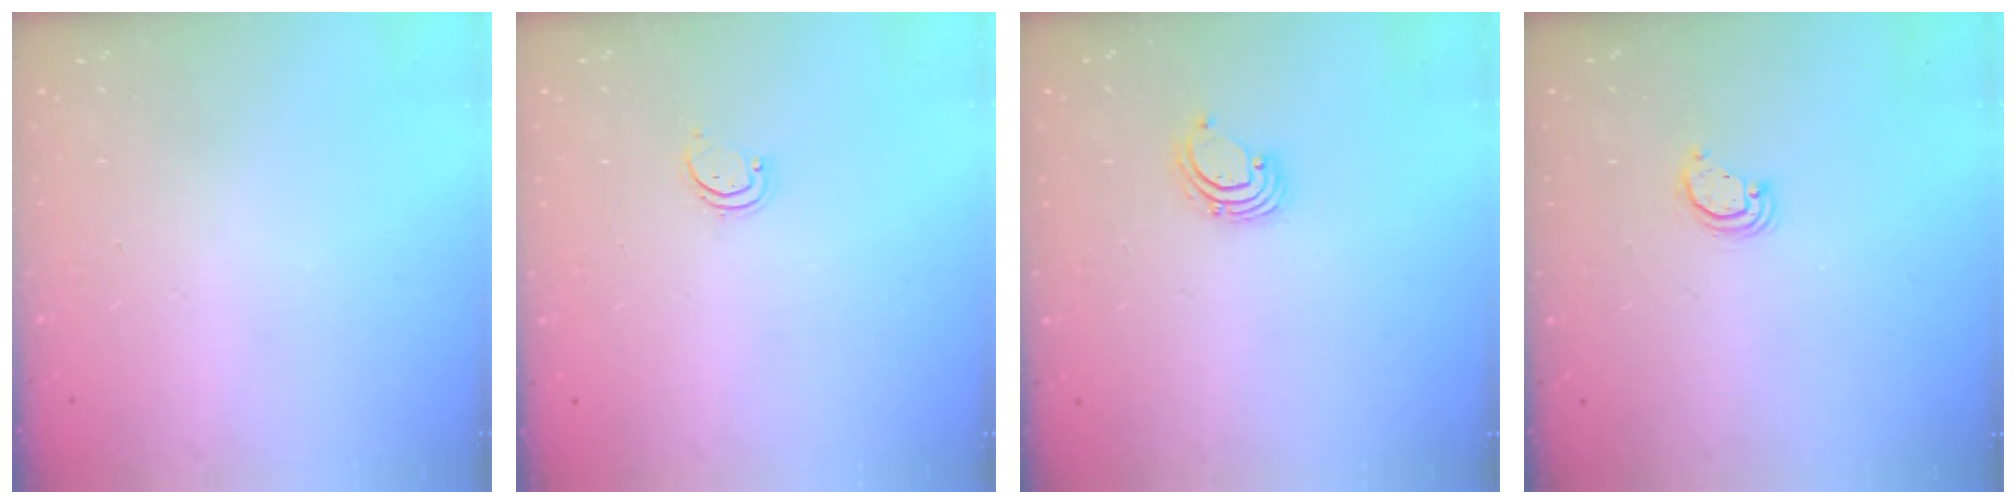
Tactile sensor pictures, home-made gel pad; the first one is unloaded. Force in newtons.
{"total": 1.7, "press": 1.7, "slide": 0.3}
{"total": 2.3, "press": 2.3, "slide": 0.2}
{"total": 3.5, "press": 3.5, "slide": 0.3}